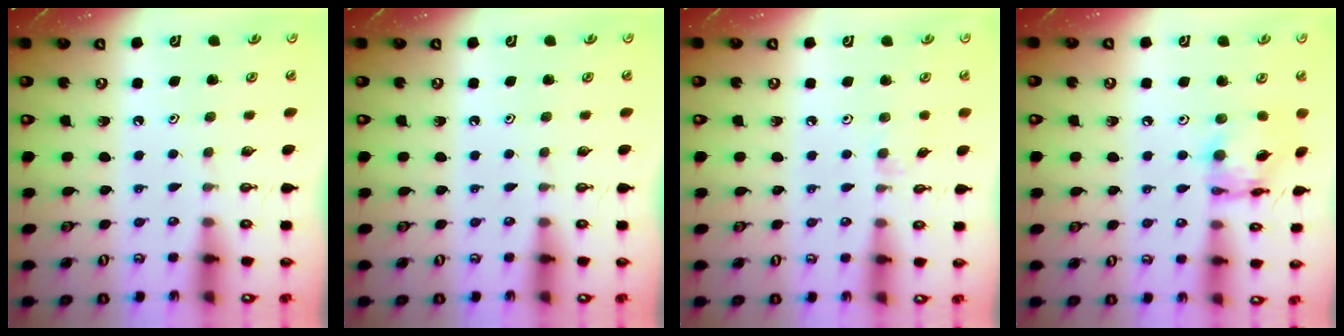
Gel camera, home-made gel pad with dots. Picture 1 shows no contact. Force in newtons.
{"total": 0.0}
{"total": 3.1, "press": 3.0, "slide": 0.4}
{"total": 12.5, "press": 12.5, "slide": 1.1}